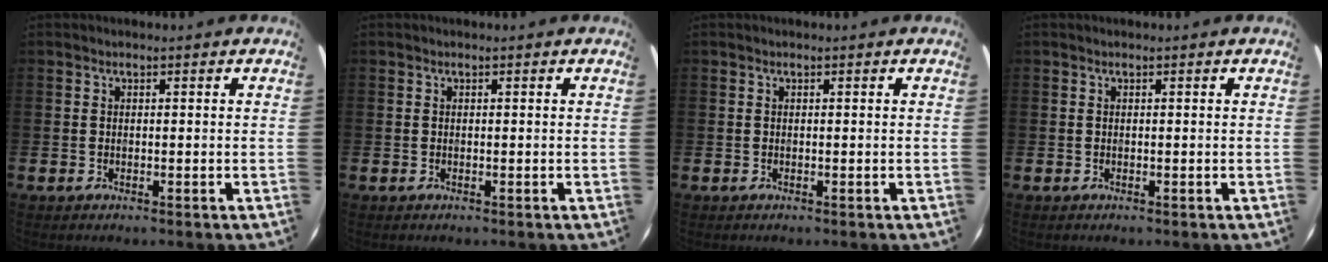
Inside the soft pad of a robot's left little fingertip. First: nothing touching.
{"total": 0.0}
{"total": 0.0}
{"total": 0.0}